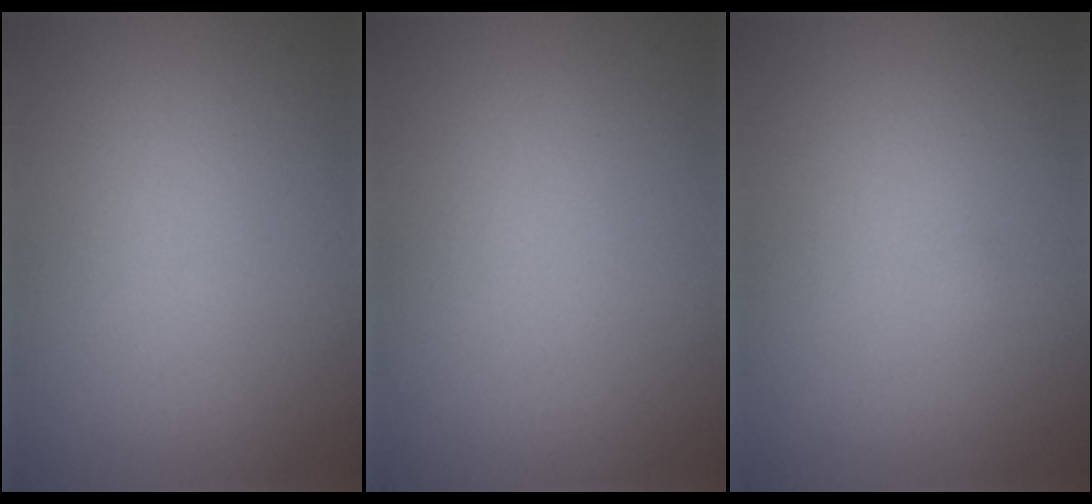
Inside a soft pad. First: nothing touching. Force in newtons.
{"total": 0.0}
{"total": 0.0}